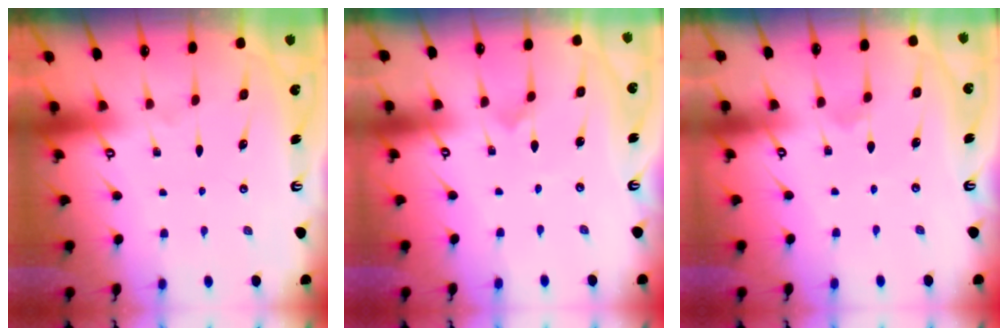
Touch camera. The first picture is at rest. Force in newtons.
{"total": 0.0}
{"total": 1.2, "press": 1.2, "slide": 0.1}